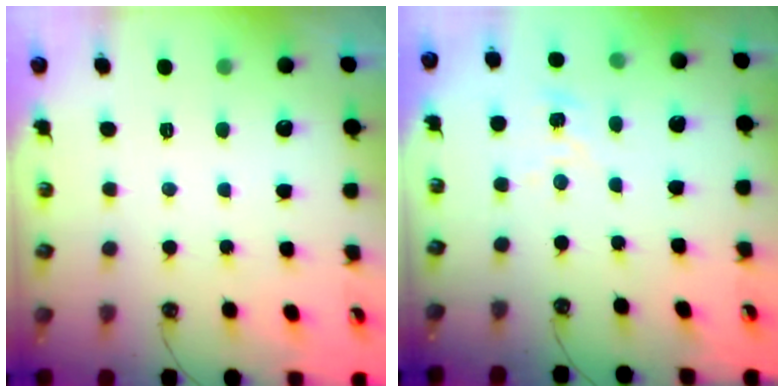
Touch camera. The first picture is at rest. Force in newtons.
{"total": 2.9, "press": 2.8, "slide": 0.3}